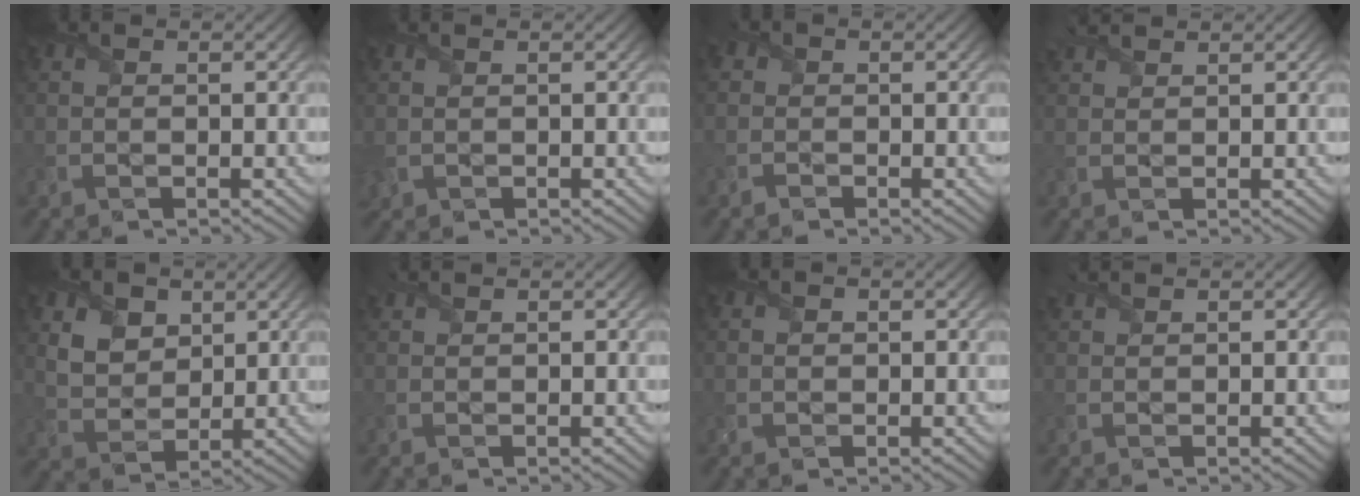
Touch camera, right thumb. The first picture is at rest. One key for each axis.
{"total": 0.9, "fx": 0.4, "fy": 0.8, "fz": 0.2, "tx": -0.017, "ty": -0.002, "tz": 0.006}
{"total": 1.7, "fx": -0.8, "fy": 1.5, "fz": 0.3, "tx": -0.006, "ty": 0.004, "tz": -0.021}
{"total": 2.5, "fx": 2.3, "fy": 0.4, "fz": 0.9, "tx": -0.029, "ty": 0.016, "tz": 0.044}
{"total": 6.1, "fx": 3.1, "fy": 4.3, "fz": 3.0, "tx": -0.098, "ty": -0.014, "tz": 0.049}
{"total": 1.2, "fx": 1.1, "fy": 0.1, "fz": 0.2, "tx": -0.010, "ty": 0.007, "tz": 0.022}
{"total": 0.6, "fx": 0.1, "fy": 0.5, "fz": 0.3, "tx": -0.014, "ty": 0.000, "tz": 0.001}
{"total": 1.6, "fx": 1.6, "fy": 0.1, "fz": 0.5, "tx": -0.016, "ty": 0.010, "tz": 0.032}